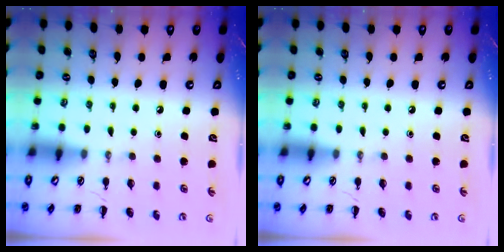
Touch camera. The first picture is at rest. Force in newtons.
{"total": 0.0}